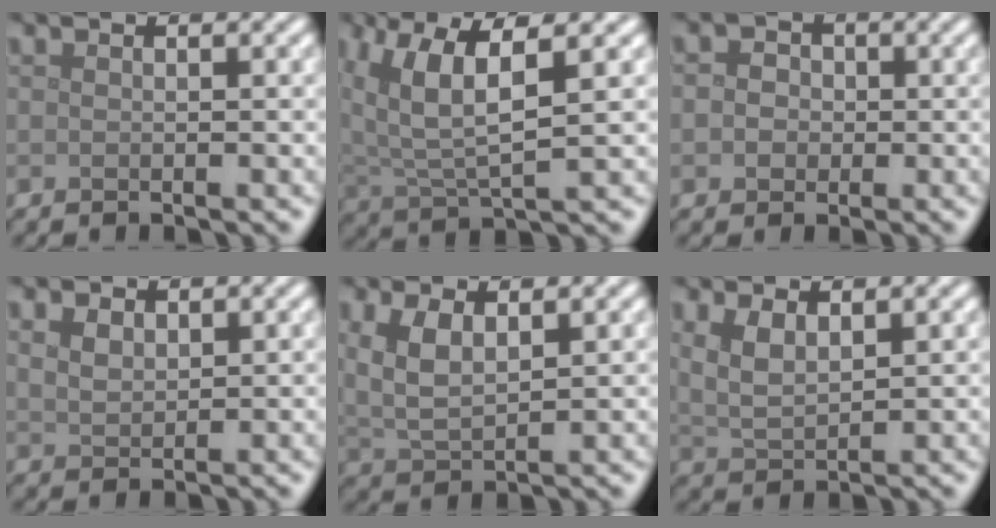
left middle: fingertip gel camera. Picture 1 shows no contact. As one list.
[{"total": 7.1, "force": [3.1, 2.5, 5.9], "torque": [-0.132, 0.004, 0.060]}, {"total": 2.9, "force": [0.4, 2.6, 1.3], "torque": [-0.001, 0.012, -0.019]}, {"total": 2.0, "force": [1.0, 1.3, 1.2], "torque": [-0.026, 0.001, 0.023]}, {"total": 4.3, "force": [1.6, 2.0, 3.5], "torque": [-0.084, -0.001, 0.034]}, {"total": 3.0, "force": [1.3, 1.3, 2.3], "torque": [-0.055, -0.002, 0.030]}]